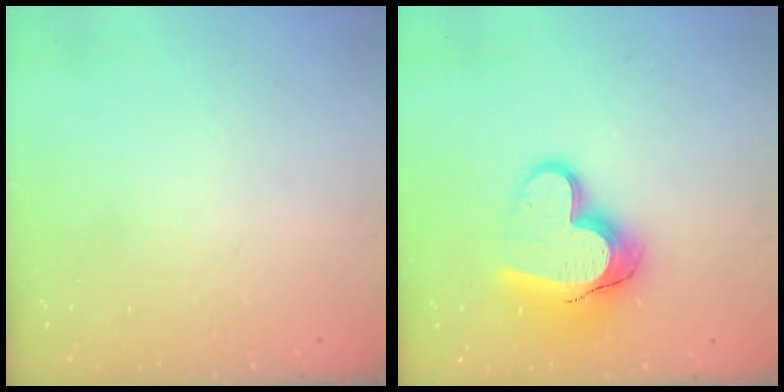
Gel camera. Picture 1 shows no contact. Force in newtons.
{"total": 16.2, "press": 16.2, "slide": 1.3}